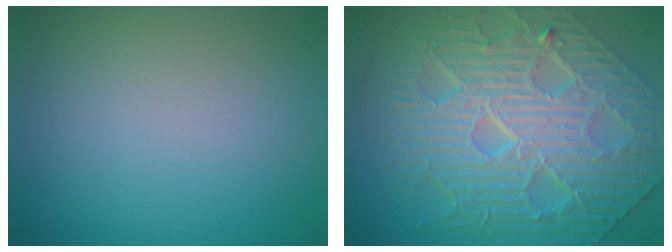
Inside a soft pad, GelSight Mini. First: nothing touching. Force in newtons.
{"total": 10.8, "press": 7.4, "slide": 7.9}